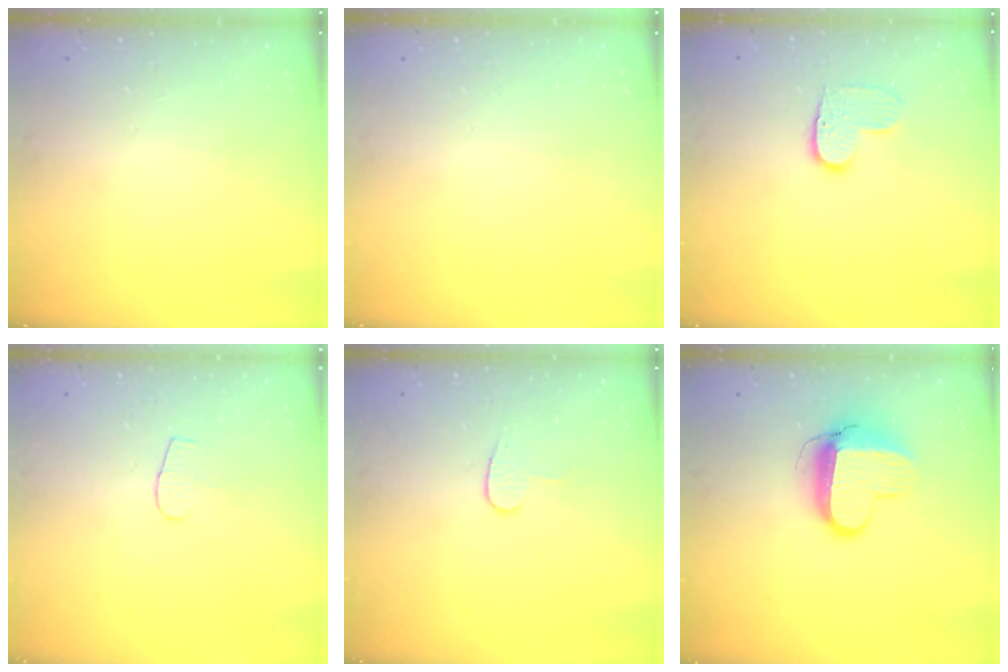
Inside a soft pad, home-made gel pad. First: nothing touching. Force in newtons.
{"total": 0.0}
{"total": 6.1, "press": 6.1, "slide": 0.4}
{"total": 3.2, "press": 3.2, "slide": 0.3}
{"total": 5.8, "press": 5.8, "slide": 0.3}
{"total": 10.3, "press": 10.3, "slide": 1.2}